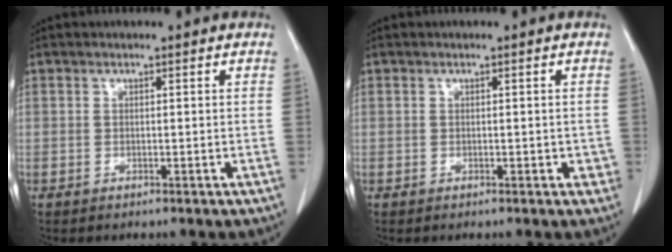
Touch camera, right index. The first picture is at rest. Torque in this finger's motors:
{"motor_torque": [0.09, 0.05, 0.00, 0.01]}